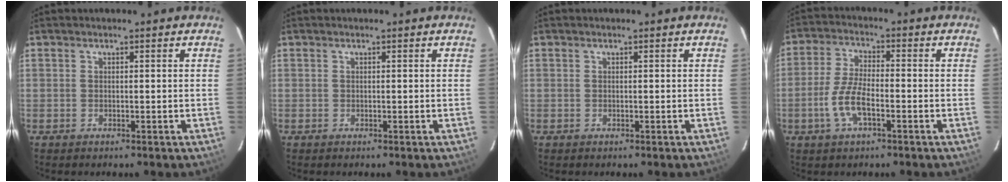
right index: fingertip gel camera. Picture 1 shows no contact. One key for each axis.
{"total": 0.0}
{"total": 0.0}
{"total": 7.4, "fx": -2.9, "fy": 2.7, "fz": 6.3, "tx": -0.136, "ty": 0.000, "tz": -0.058}